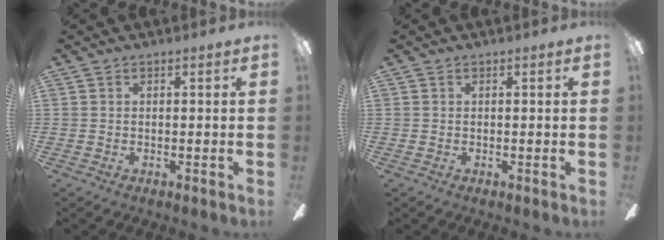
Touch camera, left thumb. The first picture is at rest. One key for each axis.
{"total": 0.0}